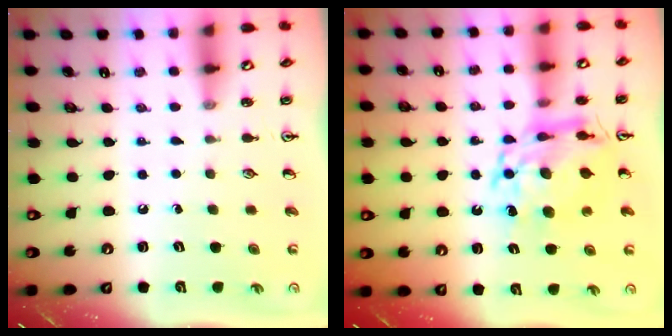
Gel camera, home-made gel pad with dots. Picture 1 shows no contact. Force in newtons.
{"total": 13.5, "press": 13.4, "slide": 1.4}